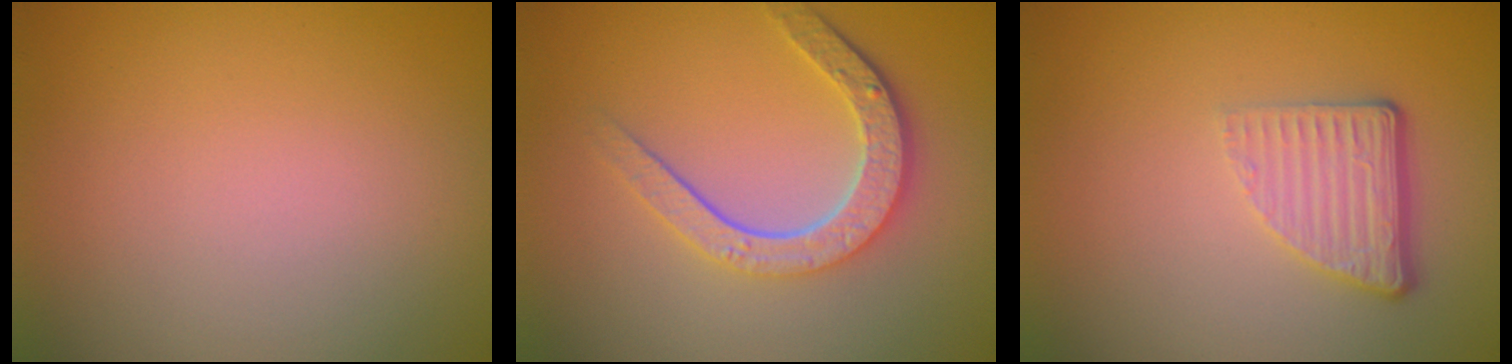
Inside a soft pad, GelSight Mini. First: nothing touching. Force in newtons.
{"total": 4.7, "press": 3.6, "slide": 3.1}
{"total": 3.7, "press": 2.5, "slide": 2.8}